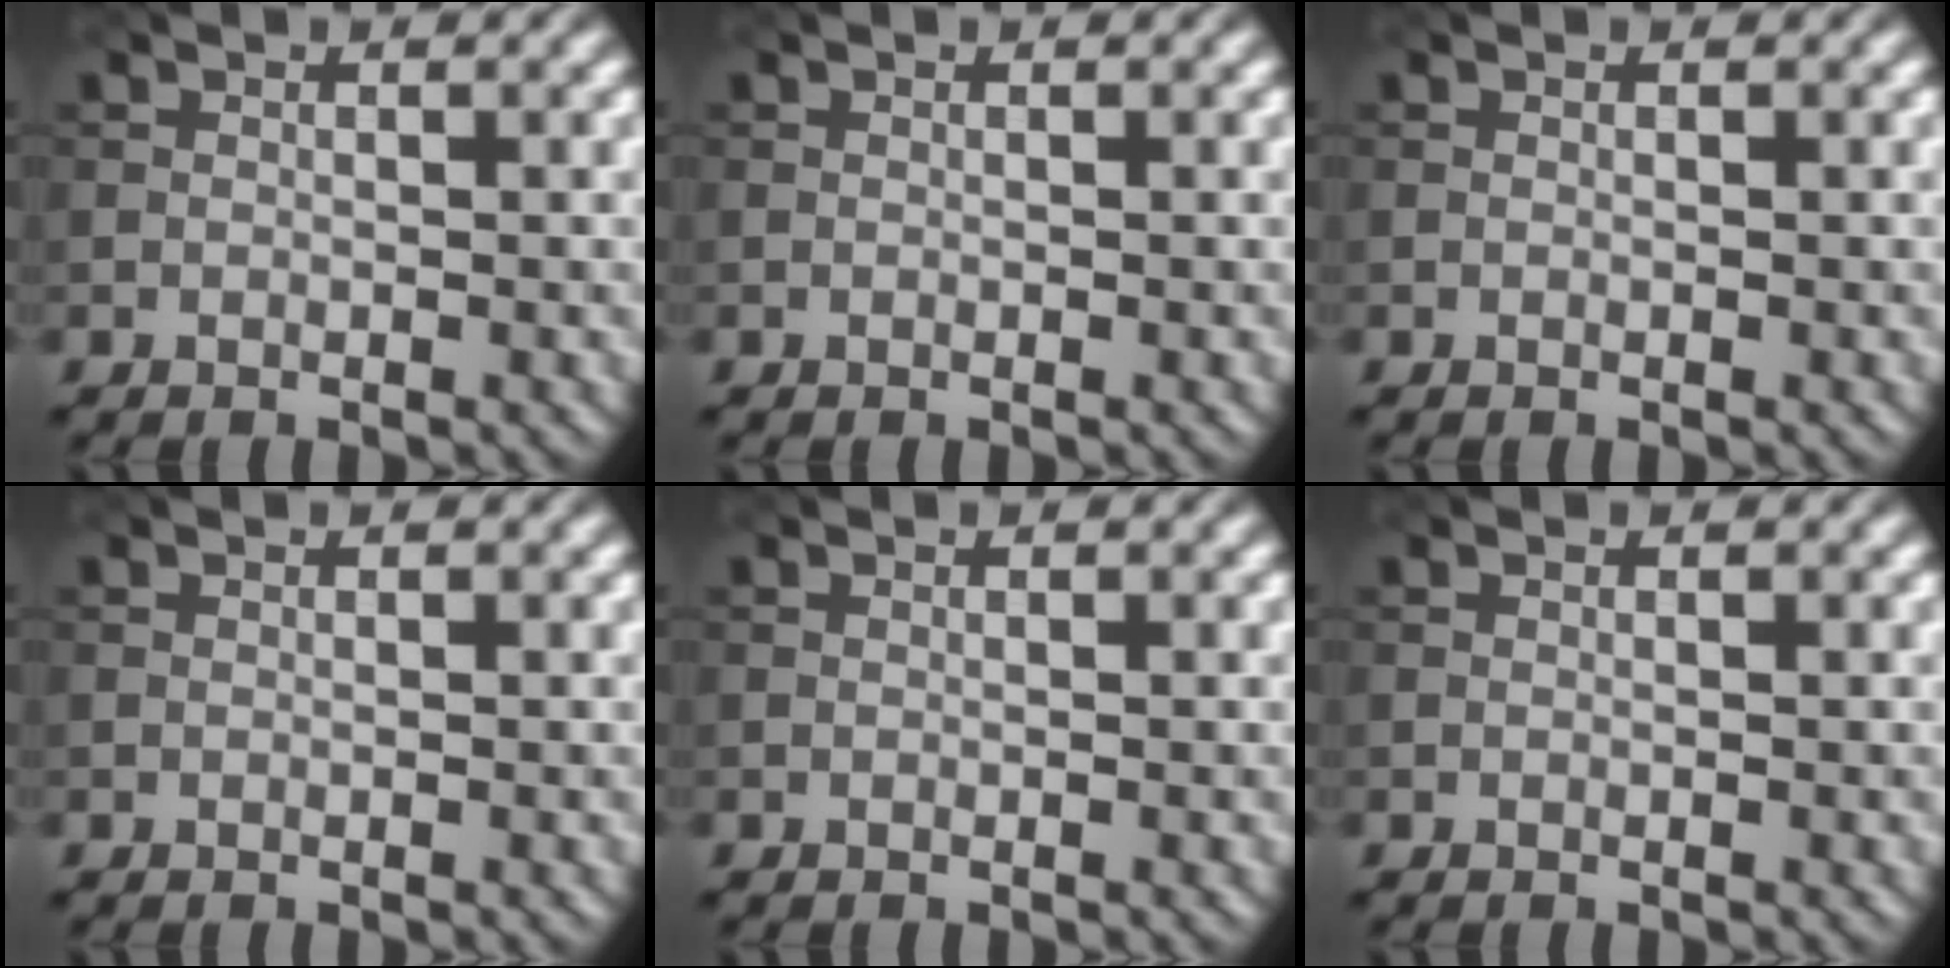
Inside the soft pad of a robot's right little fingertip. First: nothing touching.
{"total": 0.0}
{"total": 0.0}
{"total": 0.0}
{"total": 0.0}
{"total": 0.0}